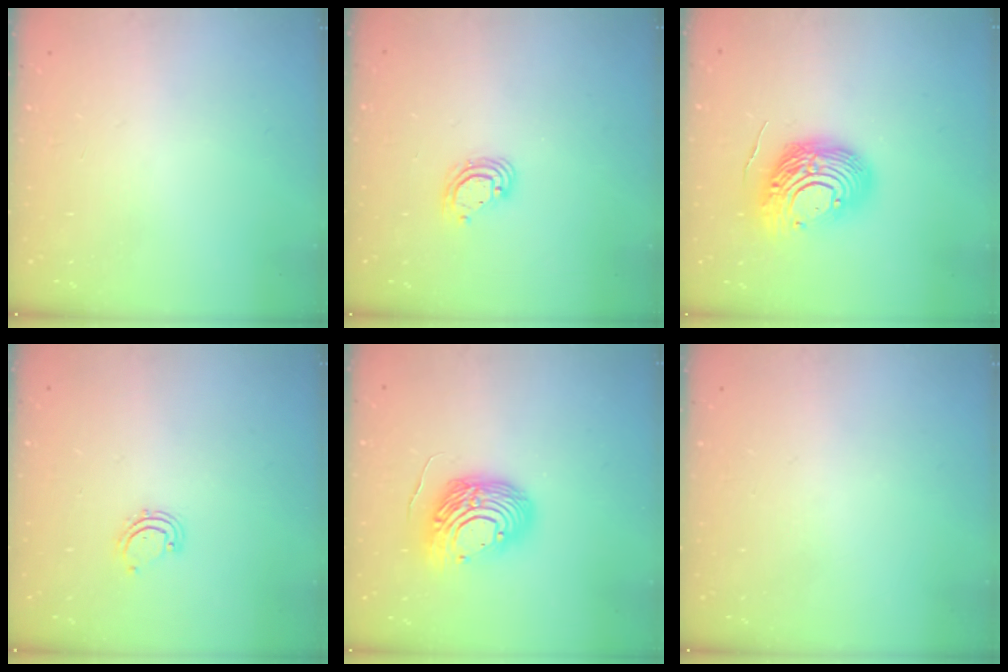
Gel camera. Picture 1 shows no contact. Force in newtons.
{"total": 5.7, "press": 5.7, "slide": 0.5}
{"total": 14.6, "press": 14.6, "slide": 1.4}
{"total": 3.5, "press": 3.5, "slide": 0.3}
{"total": 13.9, "press": 13.7, "slide": 2.3}
{"total": 0.0}